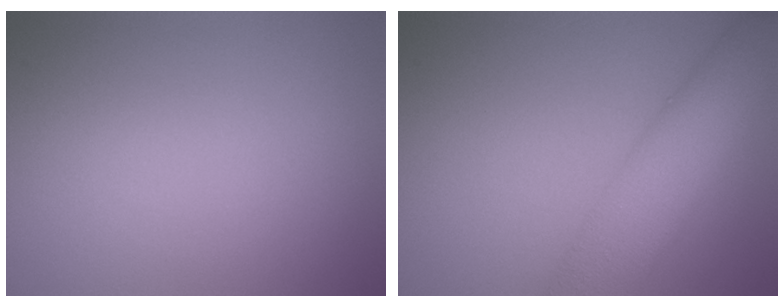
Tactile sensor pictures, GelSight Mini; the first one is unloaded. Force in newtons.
{"total": 7.6, "press": 7.6, "slide": 0.4}